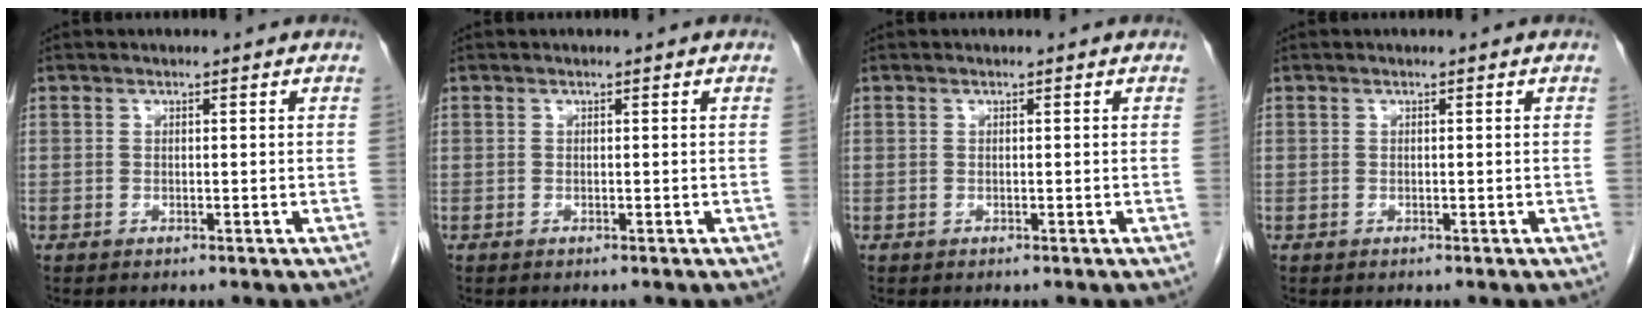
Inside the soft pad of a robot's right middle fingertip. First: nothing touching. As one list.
[{"total": 0.0}, {"total": 0.0}, {"total": 0.0}]